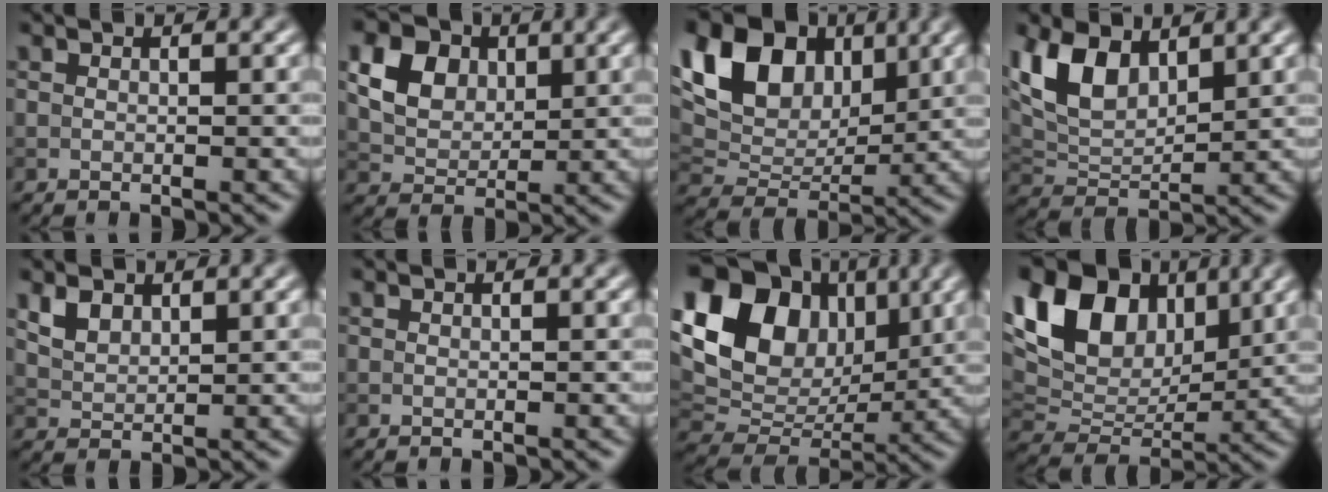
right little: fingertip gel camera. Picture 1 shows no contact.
{"total": 9.0, "force": [3.8, 6.7, 4.7], "torque": [-0.106, 0.024, 0.064]}
{"total": 11.9, "force": [4.3, 7.8, 7.8], "torque": [-0.163, 0.013, 0.071]}
{"total": 7.1, "force": [3.6, 3.9, 4.8], "torque": [-0.101, 0.002, 0.067]}
{"total": 2.6, "force": [1.6, 1.6, 1.3], "torque": [-0.034, -0.002, 0.034]}
{"total": 0.0}
{"total": 15.4, "force": [4.7, 11.0, 9.7], "torque": [-0.183, 0.030, 0.090]}
{"total": 13.2, "force": [4.9, 8.6, 8.7], "torque": [-0.176, 0.022, 0.084]}